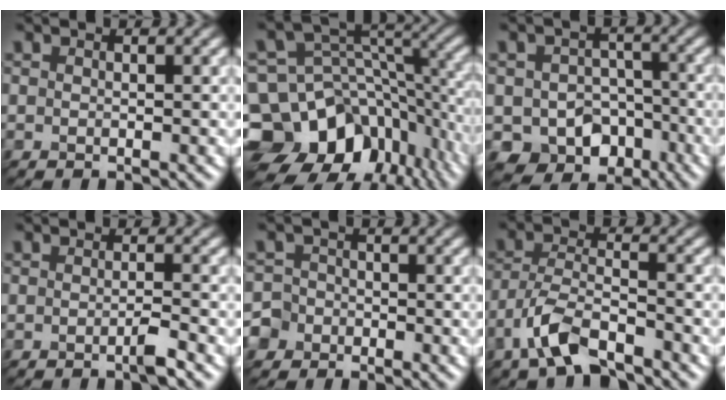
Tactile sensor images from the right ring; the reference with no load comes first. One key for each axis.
{"total": 14.0, "fx": -8.6, "fy": 9.7, "fz": 5.4, "tx": -0.154, "ty": 0.019, "tz": -0.114}
{"total": 5.6, "fx": -3.5, "fy": 4.2, "fz": 1.2, "tx": -0.015, "ty": -0.002, "tz": -0.028}
{"total": 1.5, "fx": -1.3, "fy": -0.5, "fz": 0.7, "tx": -0.020, "ty": 0.002, "tz": -0.015}
{"total": 2.9, "fx": -2.3, "fy": 1.5, "fz": -0.9, "tx": 0.011, "ty": 0.001, "tz": -0.033}
{"total": 4.4, "fx": -3.8, "fy": 0.8, "fz": 1.9, "tx": -0.059, "ty": 0.007, "tz": -0.064}